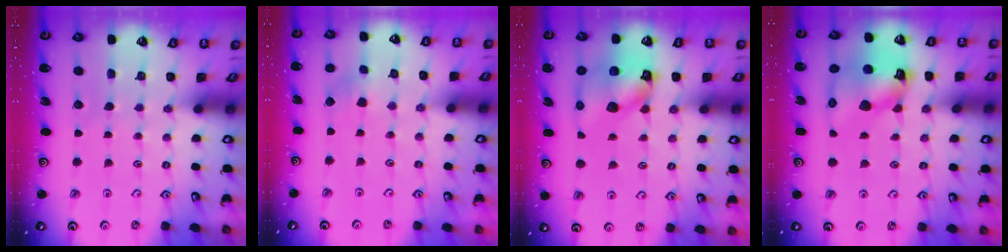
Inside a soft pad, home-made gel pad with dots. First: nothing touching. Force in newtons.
{"total": 3.3, "press": 3.3, "slide": 0.3}
{"total": 11.8, "press": 11.7, "slide": 1.9}
{"total": 12.9, "press": 12.8, "slide": 1.8}